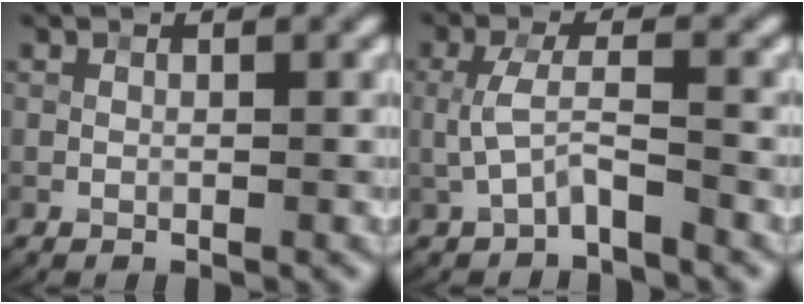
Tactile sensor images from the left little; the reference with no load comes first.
{"total": 2.6, "force": [-1.1, 0.5, 2.3], "torque": [-0.049, 0.011, -0.025]}